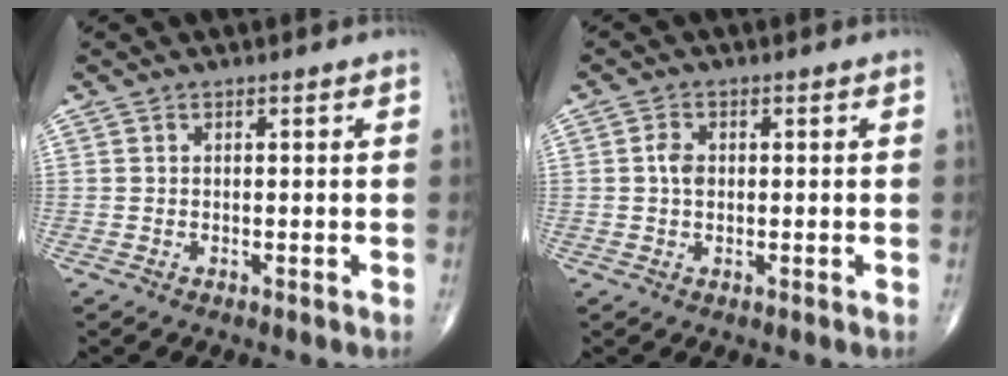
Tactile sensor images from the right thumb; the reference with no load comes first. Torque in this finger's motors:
{"motor_torque": [0.40, 0.68, 0.18, -0.13, 0.03]}